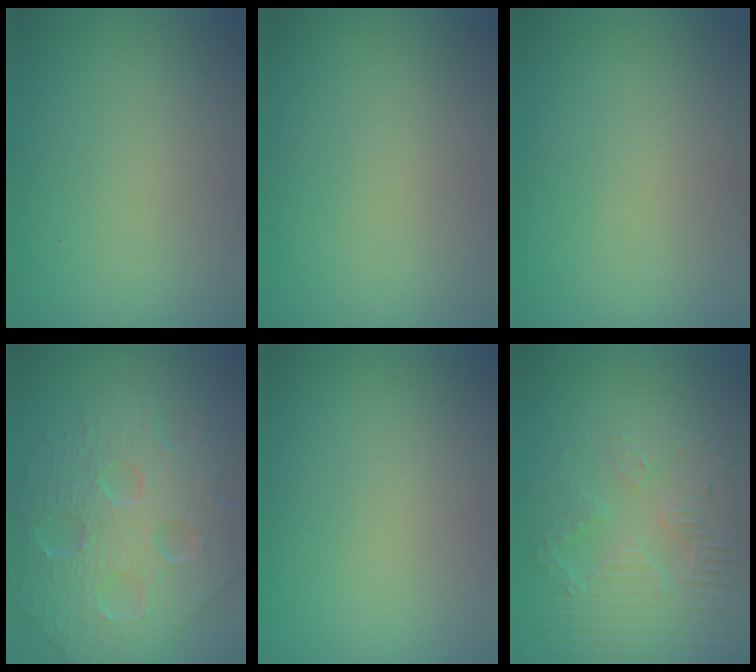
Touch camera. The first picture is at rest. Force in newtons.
{"total": 0.0}
{"total": 0.0}
{"total": 8.9, "press": 6.4, "slide": 6.2}
{"total": 0.0}
{"total": 5.2, "press": 3.4, "slide": 3.9}